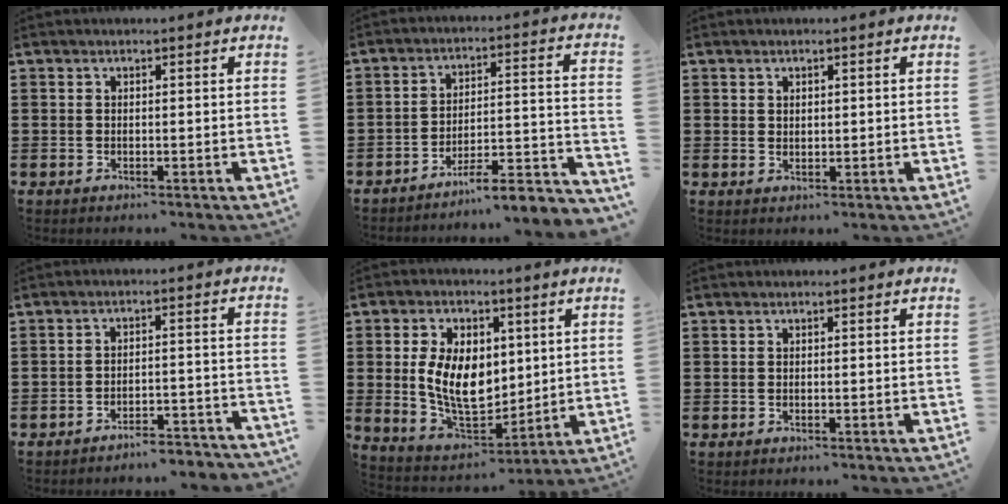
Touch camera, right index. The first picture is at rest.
{"total": 6.1, "force": [-5.7, 0.3, 2.3], "torque": [-0.035, -0.009, -0.112]}
{"total": 1.2, "force": [0.9, 0.8, 0.2], "torque": [-0.006, 0.004, 0.016]}
{"total": 3.9, "force": [-3.9, 0.1, 0.7], "torque": [-0.016, 0.002, -0.081]}
{"total": 9.9, "force": [1.2, 6.6, 7.3], "torque": [-0.153, 0.007, 0.020]}
{"total": 0.0}